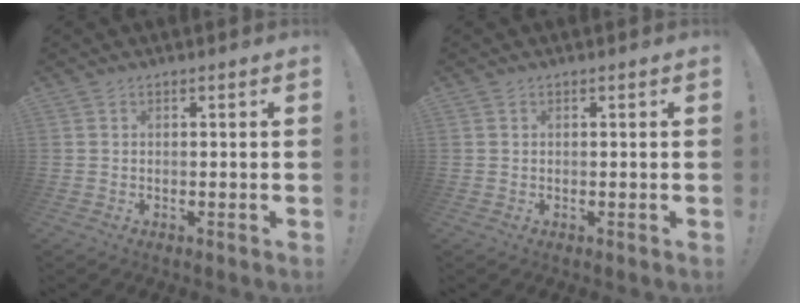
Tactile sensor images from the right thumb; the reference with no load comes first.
{"total": 0.0}